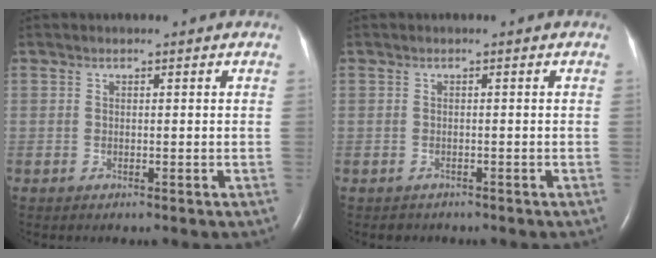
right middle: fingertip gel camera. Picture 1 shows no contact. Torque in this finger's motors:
{"motor_torque": [0.01, 0.02, 0.00, 0.00]}